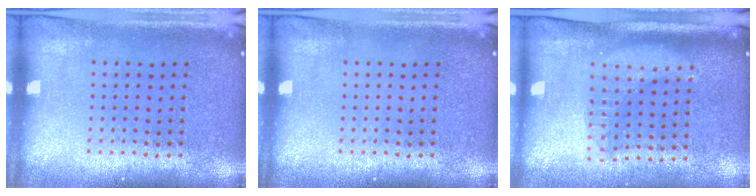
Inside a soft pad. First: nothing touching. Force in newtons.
{"total": 0.0}
{"total": 1.8, "press": 1.5, "slide": 0.9}